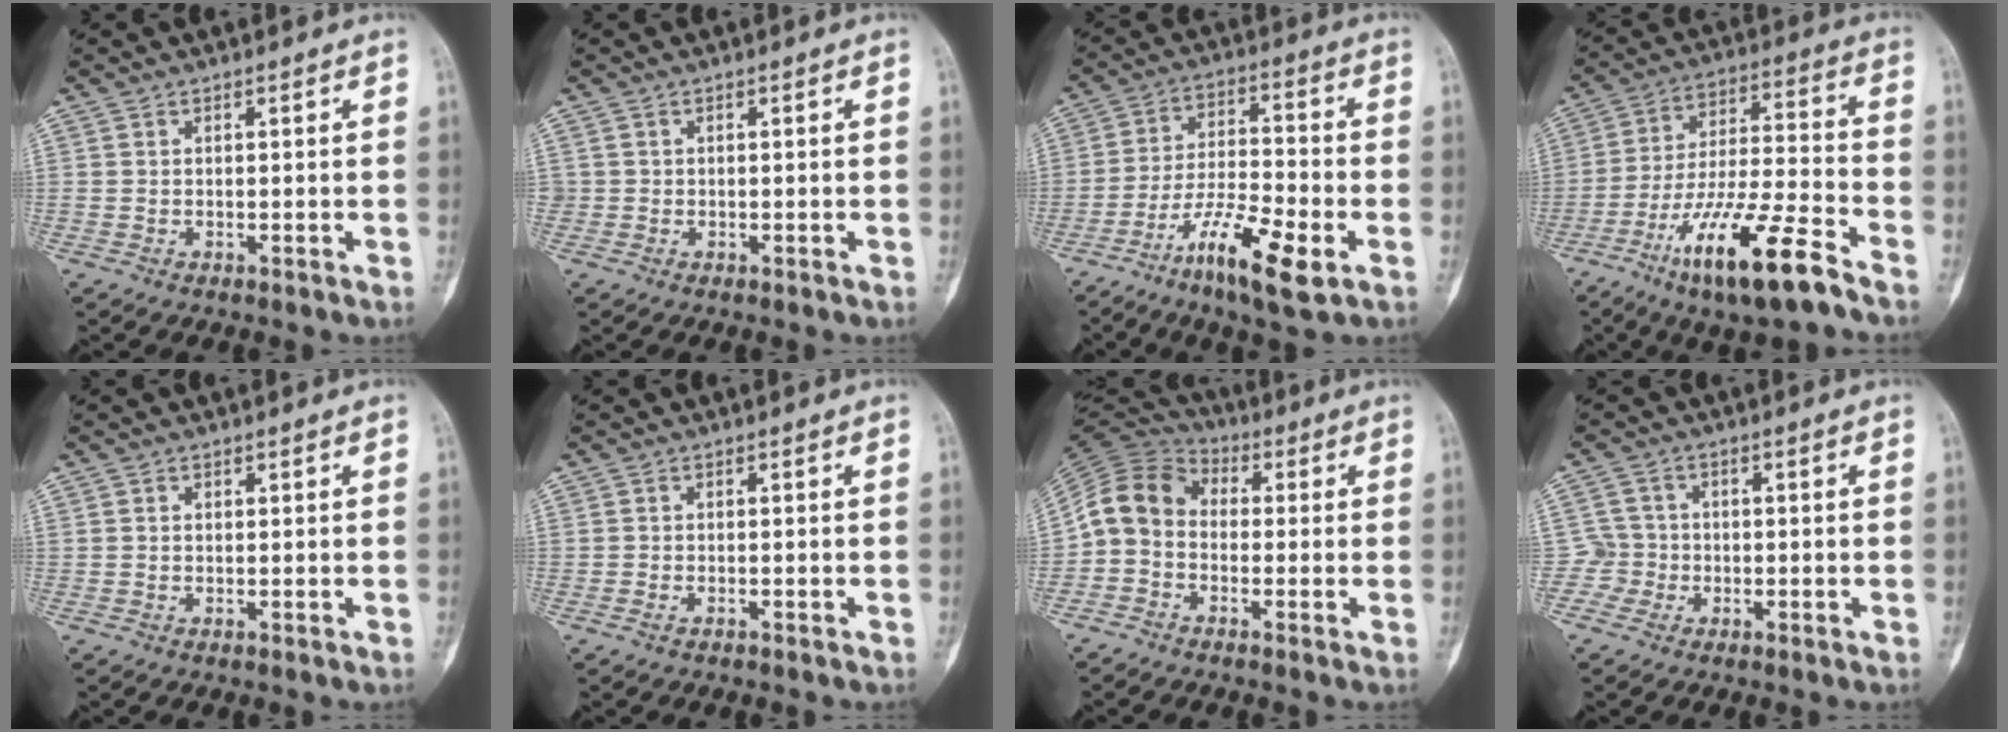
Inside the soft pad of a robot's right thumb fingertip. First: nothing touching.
{"total": 0.7, "force": [-0.1, 0.7, 0.0], "torque": [0.007, 0.006, -0.003]}
{"total": 13.6, "force": [-6.7, 3.1, 11.5], "torque": [-0.212, 0.024, -0.119]}
{"total": 18.2, "force": [-11.1, 3.4, 14.1], "torque": [-0.271, 0.056, -0.197]}
{"total": 0.6, "force": [0.2, 0.4, 0.3], "torque": [0.000, 0.000, 0.005]}
{"total": 0.7, "force": [-0.5, 0.3, 0.5], "torque": [-0.012, 0.003, -0.008]}
{"total": 9.0, "force": [-1.1, 7.3, 5.2], "torque": [-0.088, 0.038, -0.042]}
{"total": 3.4, "force": [-1.1, 3.2, -0.3], "torque": [0.028, 0.013, -0.030]}